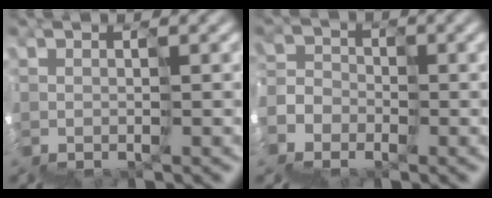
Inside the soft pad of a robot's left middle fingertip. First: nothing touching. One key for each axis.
{"total": 7.3, "fx": -6.0, "fy": 3.7, "fz": -1.7, "tx": 0.031, "ty": -0.015, "tz": -0.103}